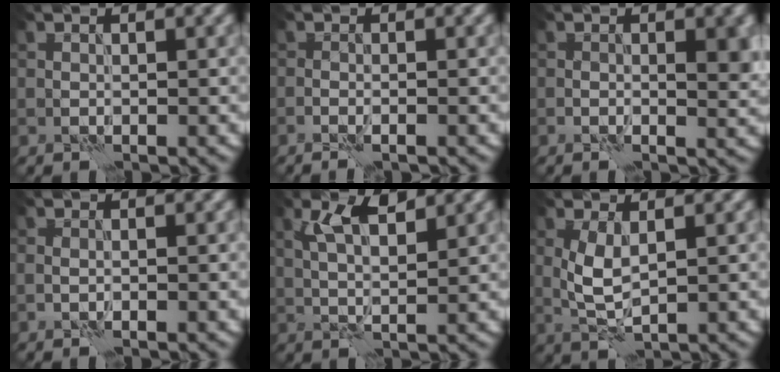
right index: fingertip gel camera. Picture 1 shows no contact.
{"total": 1.5, "force": [-1.1, 0.2, 1.0], "torque": [-0.021, 0.006, -0.019]}
{"total": 2.8, "force": [-0.1, 1.2, 2.5], "torque": [-0.032, -0.003, -0.002]}
{"total": 0.6, "force": [-0.1, 0.3, 0.5], "torque": [-0.011, 0.000, -0.003]}
{"total": 3.9, "force": [1.9, 1.2, 3.2], "torque": [-0.066, 0.002, 0.036]}
{"total": 3.1, "force": [0.6, 1.2, 2.8], "torque": [-0.065, -0.001, 0.015]}